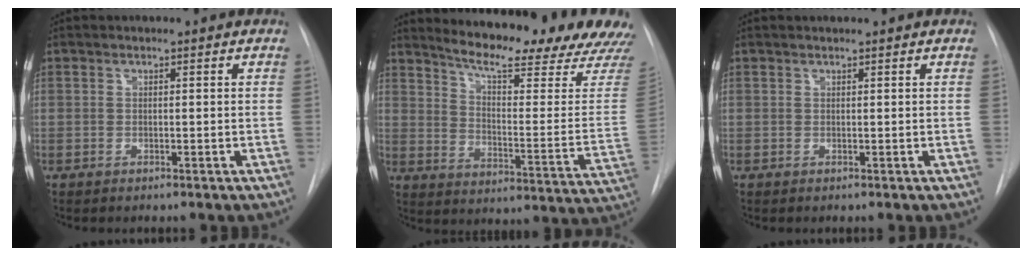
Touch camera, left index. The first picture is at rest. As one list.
[{"total": 22.5, "force": [20.3, 1.5, 9.4], "torque": [-0.140, -0.094, 0.255]}, {"total": 0.9, "force": [0.9, -0.1, 0.3], "torque": [-0.004, 0.013, 0.018]}]